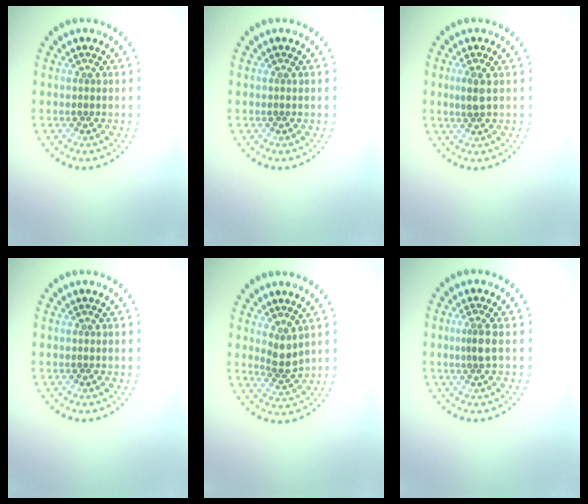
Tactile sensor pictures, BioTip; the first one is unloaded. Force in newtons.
{"total": 0.0}
{"total": 1.5, "press": 1.3, "slide": 0.6}
{"total": 0.0}
{"total": 2.0, "press": 1.6, "slide": 1.2}
{"total": 1.2, "press": 0.9, "slide": 0.8}